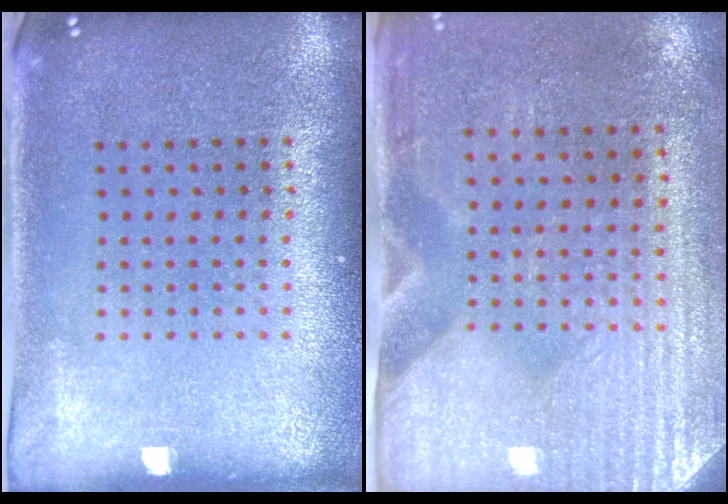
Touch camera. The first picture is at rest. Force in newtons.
{"total": 2.9, "press": 2.6, "slide": 1.5}